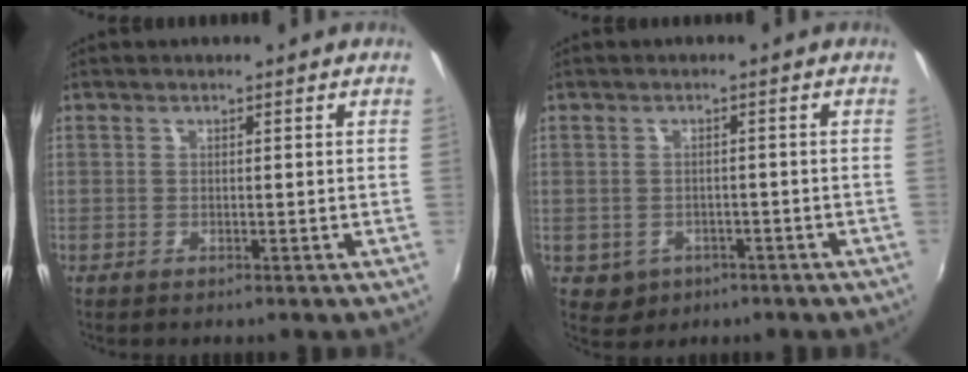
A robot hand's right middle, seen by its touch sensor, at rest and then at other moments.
{"total": 4.5, "force": [-1.7, 4.0, 1.4], "torque": [-0.043, -0.003, -0.010]}